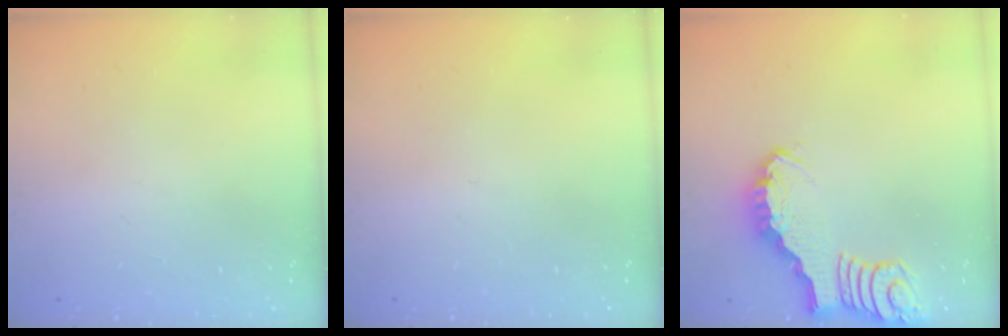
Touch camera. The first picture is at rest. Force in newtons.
{"total": 0.0}
{"total": 2.6, "press": 2.6, "slide": 0.4}